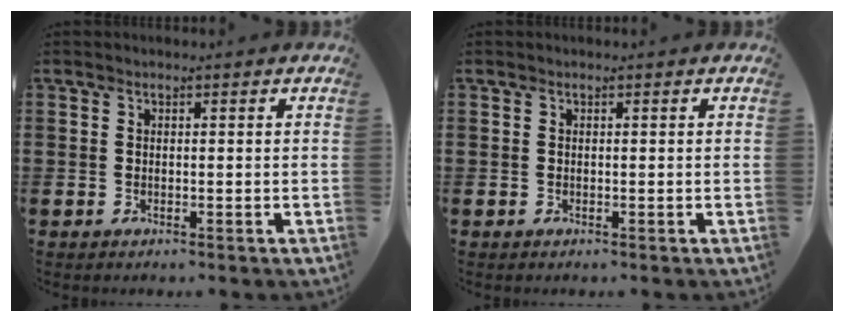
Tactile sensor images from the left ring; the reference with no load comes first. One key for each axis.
{"total": 0.0}